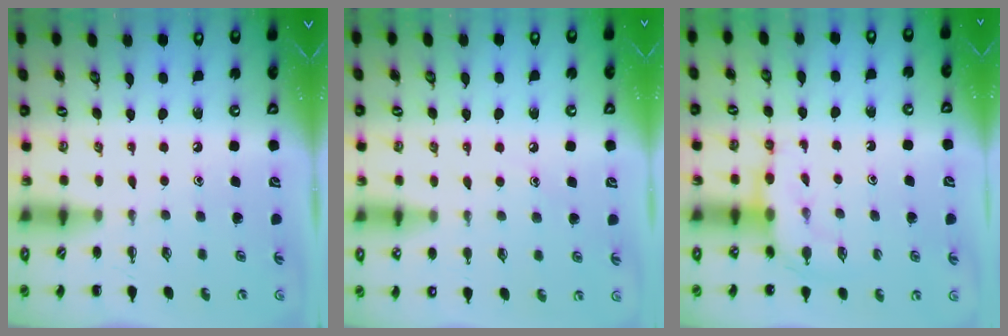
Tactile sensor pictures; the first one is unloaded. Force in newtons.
{"total": 6.4, "press": 6.2, "slide": 1.6}
{"total": 7.7, "press": 7.7, "slide": 0.8}